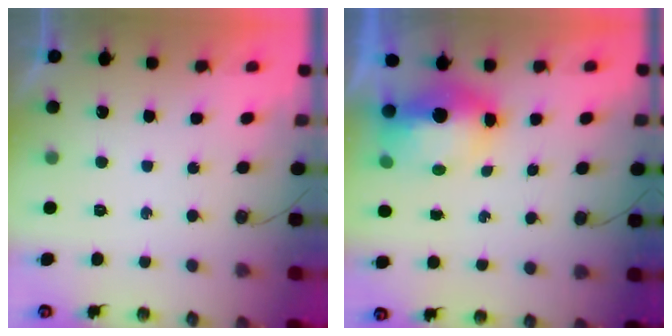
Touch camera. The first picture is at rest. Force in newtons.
{"total": 7.6, "press": 7.5, "slide": 1.3}